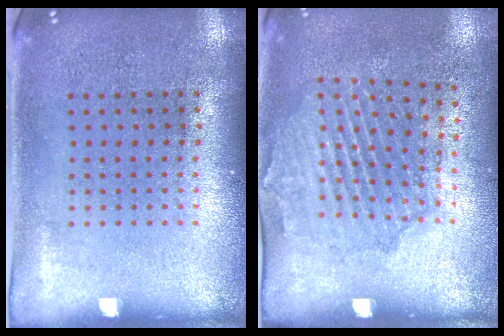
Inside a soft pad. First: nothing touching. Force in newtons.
{"total": 1.6, "press": 1.4, "slide": 0.7}